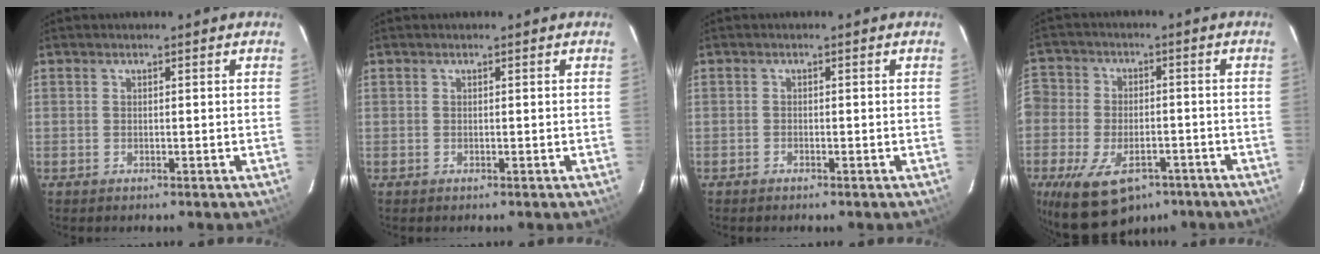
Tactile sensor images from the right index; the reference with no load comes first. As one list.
[{"total": 0.0}, {"total": 0.7, "force": [-0.6, 0.2, 0.1], "torque": [-0.005, 0.000, -0.013]}, {"total": 19.1, "force": [-9.8, 12.6, 10.3], "torque": [-0.256, -0.006, -0.171]}]